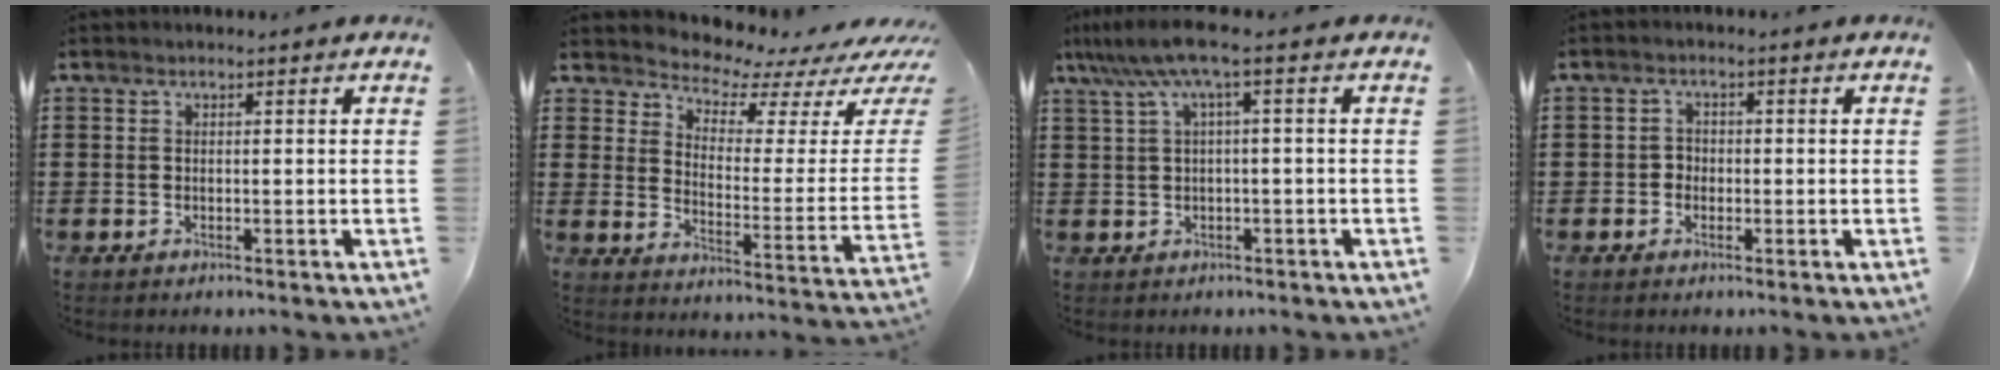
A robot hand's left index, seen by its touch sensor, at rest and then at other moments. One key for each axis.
{"total": 4.5, "fx": 4.4, "fy": 0.7, "fz": 0.8, "tx": -0.045, "ty": -0.040, "tz": 0.071}
{"total": 5.8, "fx": 1.5, "fy": 0.2, "fz": 5.6, "tx": -0.116, "ty": -0.006, "tz": 0.023}
{"total": 1.4, "fx": -0.5, "fy": 1.3, "fz": 0.4, "tx": -0.012, "ty": 0.003, "tz": -0.013}